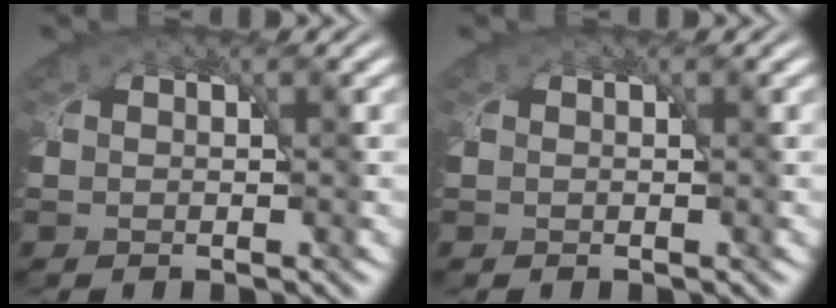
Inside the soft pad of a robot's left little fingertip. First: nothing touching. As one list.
[{"total": 0.0}]